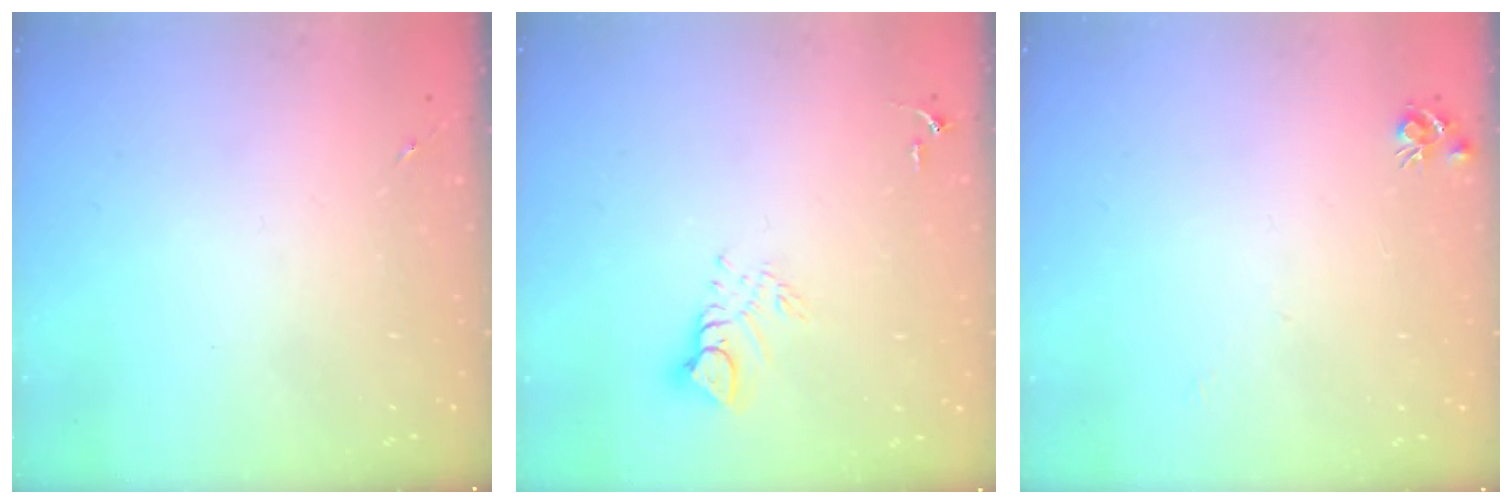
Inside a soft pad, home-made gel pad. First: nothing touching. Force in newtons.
{"total": 7.2, "press": 7.1, "slide": 0.7}
{"total": 5.1, "press": 5.0, "slide": 0.7}